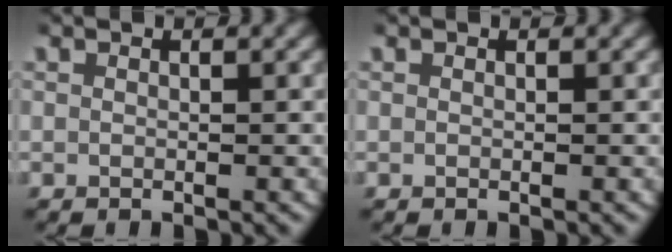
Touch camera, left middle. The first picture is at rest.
{"total": 0.0}